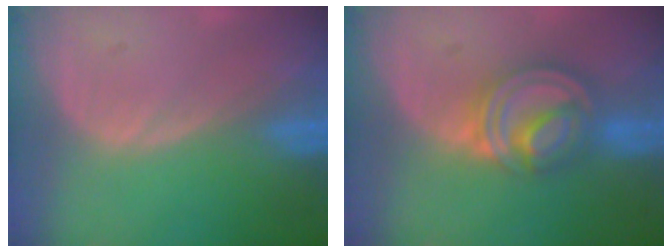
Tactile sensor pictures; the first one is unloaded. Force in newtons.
{"total": 8.1, "press": 6.8, "slide": 4.3}